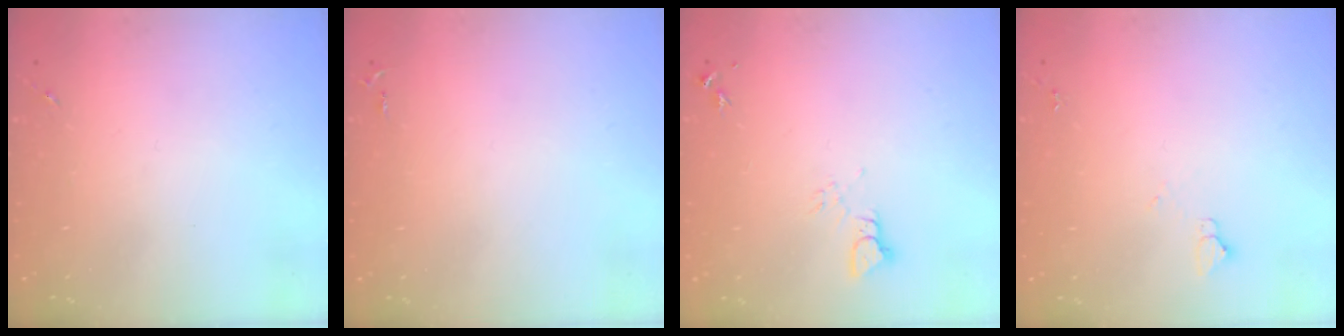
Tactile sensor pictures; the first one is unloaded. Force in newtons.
{"total": 2.6, "press": 2.6, "slide": 0.3}
{"total": 4.0, "press": 3.9, "slide": 0.3}
{"total": 3.6, "press": 3.6, "slide": 0.5}